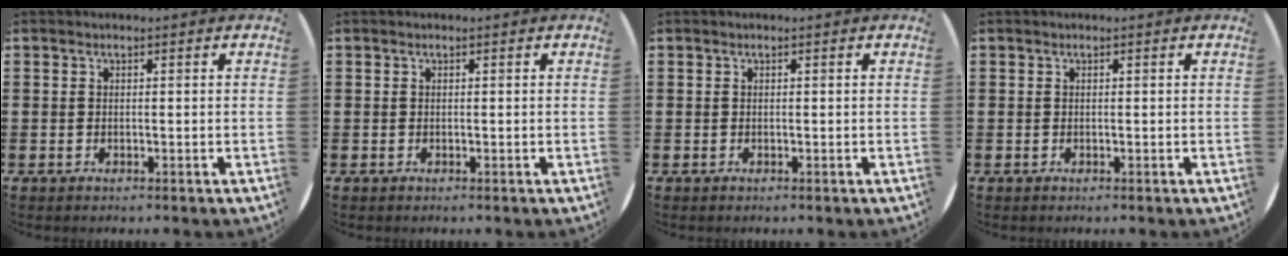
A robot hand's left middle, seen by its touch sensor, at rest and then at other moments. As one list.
[{"total": 0.0}, {"total": 0.0}, {"total": 0.0}]